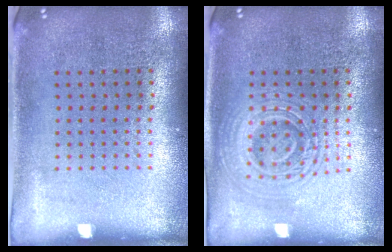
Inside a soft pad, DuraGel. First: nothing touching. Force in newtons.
{"total": 2.5, "press": 2.4, "slide": 0.5}